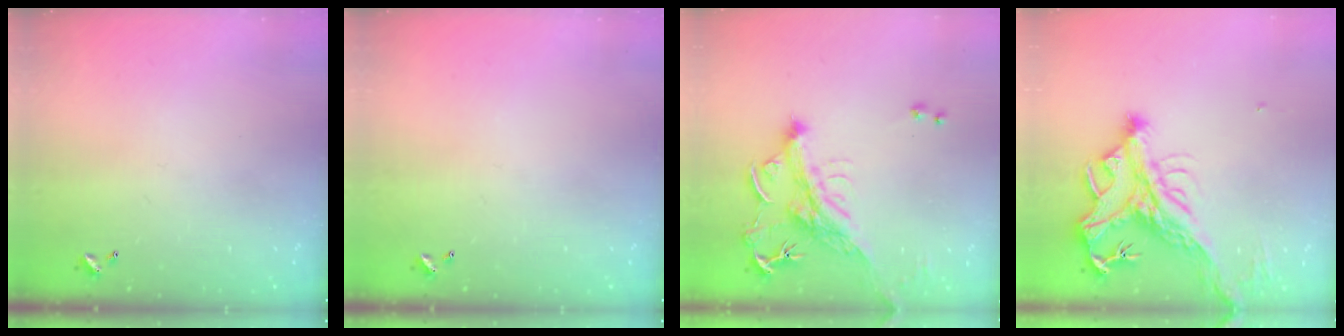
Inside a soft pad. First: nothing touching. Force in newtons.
{"total": 0.0}
{"total": 3.8, "press": 3.5, "slide": 1.4}
{"total": 6.6, "press": 6.3, "slide": 1.9}